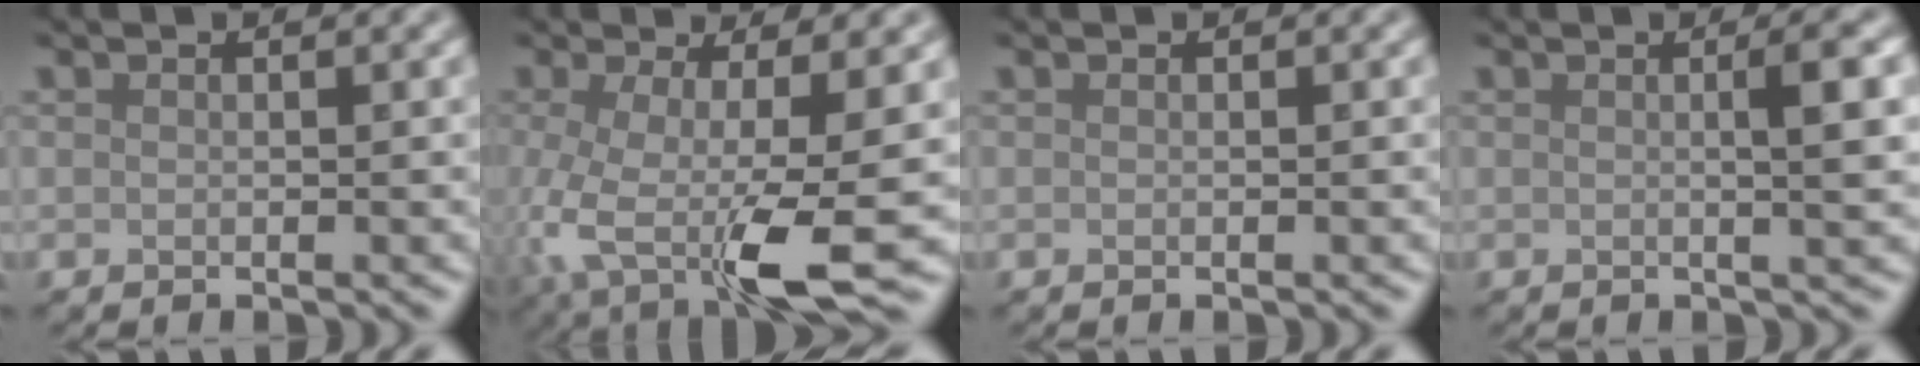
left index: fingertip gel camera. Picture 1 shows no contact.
{"total": 9.0, "force": [-2.1, 2.5, 8.4], "torque": [-0.165, -0.022, -0.034]}
{"total": 0.0}
{"total": 3.5, "force": [0.3, 0.9, 3.4], "torque": [-0.042, 0.006, -0.003]}